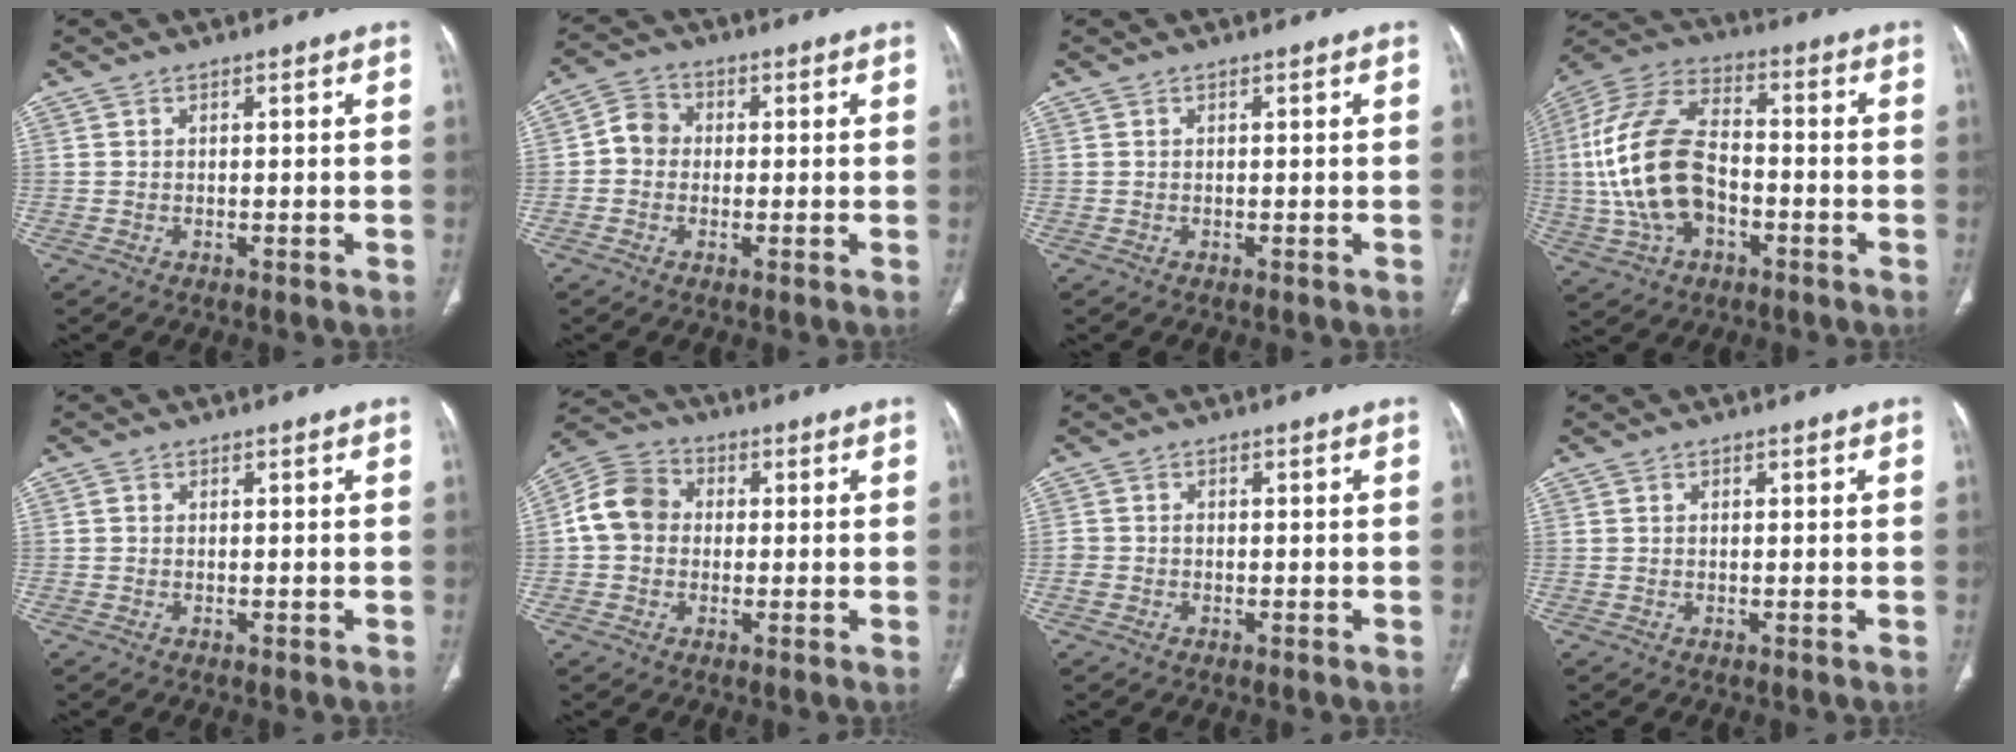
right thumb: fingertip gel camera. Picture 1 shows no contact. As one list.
[{"total": 4.9, "force": [-0.3, 4.5, 2.1], "torque": [-0.020, 0.014, -0.017]}, {"total": 0.0}, {"total": 19.4, "force": [-2.6, 11.7, 15.2], "torque": [-0.318, 0.027, -0.048]}, {"total": 0.6, "force": [0.0, 0.6, 0.2], "torque": [-0.001, 0.002, -0.001]}, {"total": 8.9, "force": [0.2, 7.5, 4.7], "torque": [-0.079, 0.025, -0.008]}, {"total": 1.7, "force": [-0.4, 1.5, 0.7], "torque": [-0.006, 0.007, -0.007]}, {"total": 0.7, "force": [0.3, 0.4, 0.5], "torque": [-0.010, 0.002, 0.004]}]